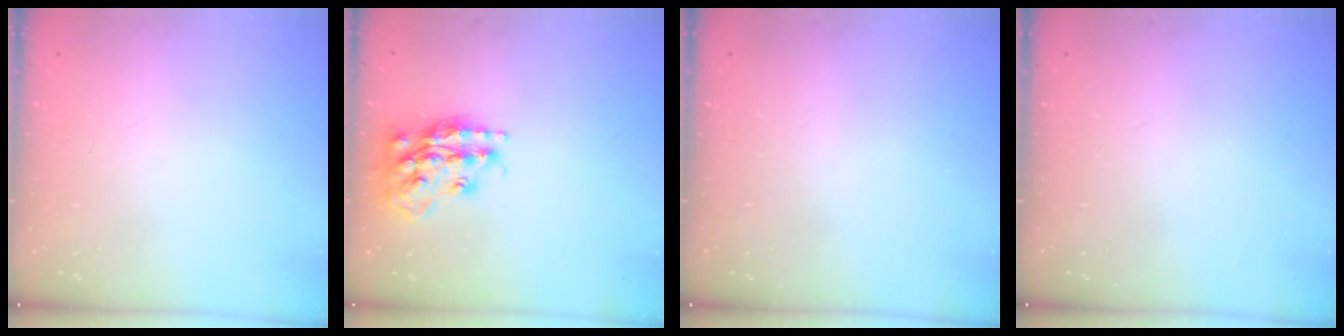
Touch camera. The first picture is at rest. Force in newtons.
{"total": 15.7, "press": 15.7, "slide": 1.2}
{"total": 0.0}
{"total": 0.0}